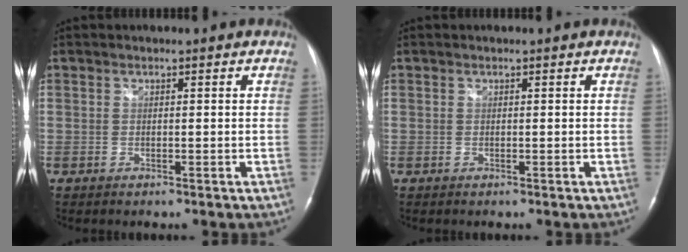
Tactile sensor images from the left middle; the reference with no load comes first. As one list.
[{"total": 0.0}]